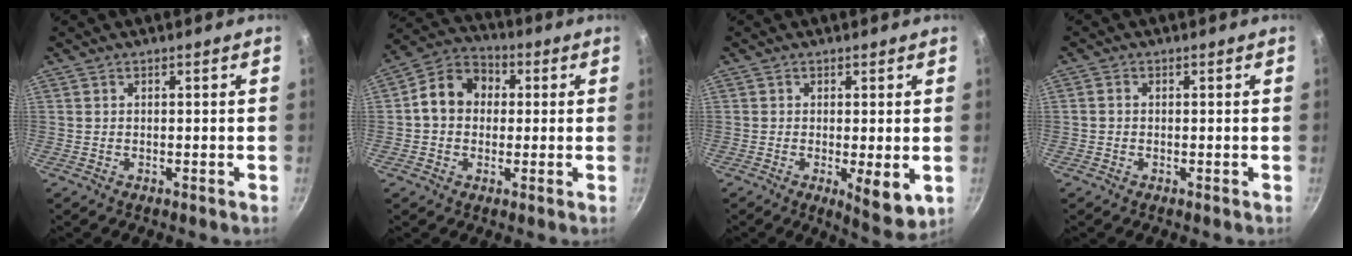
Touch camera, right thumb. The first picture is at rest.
{"total": 10.2, "force": [0.9, 8.4, 5.7], "torque": [-0.062, 0.026, -0.008]}
{"total": 6.8, "force": [-1.0, 2.2, 6.3], "torque": [-0.082, -0.016, -0.009]}
{"total": 1.0, "force": [-0.2, 0.8, 0.4], "torque": [-0.008, 0.004, -0.005]}